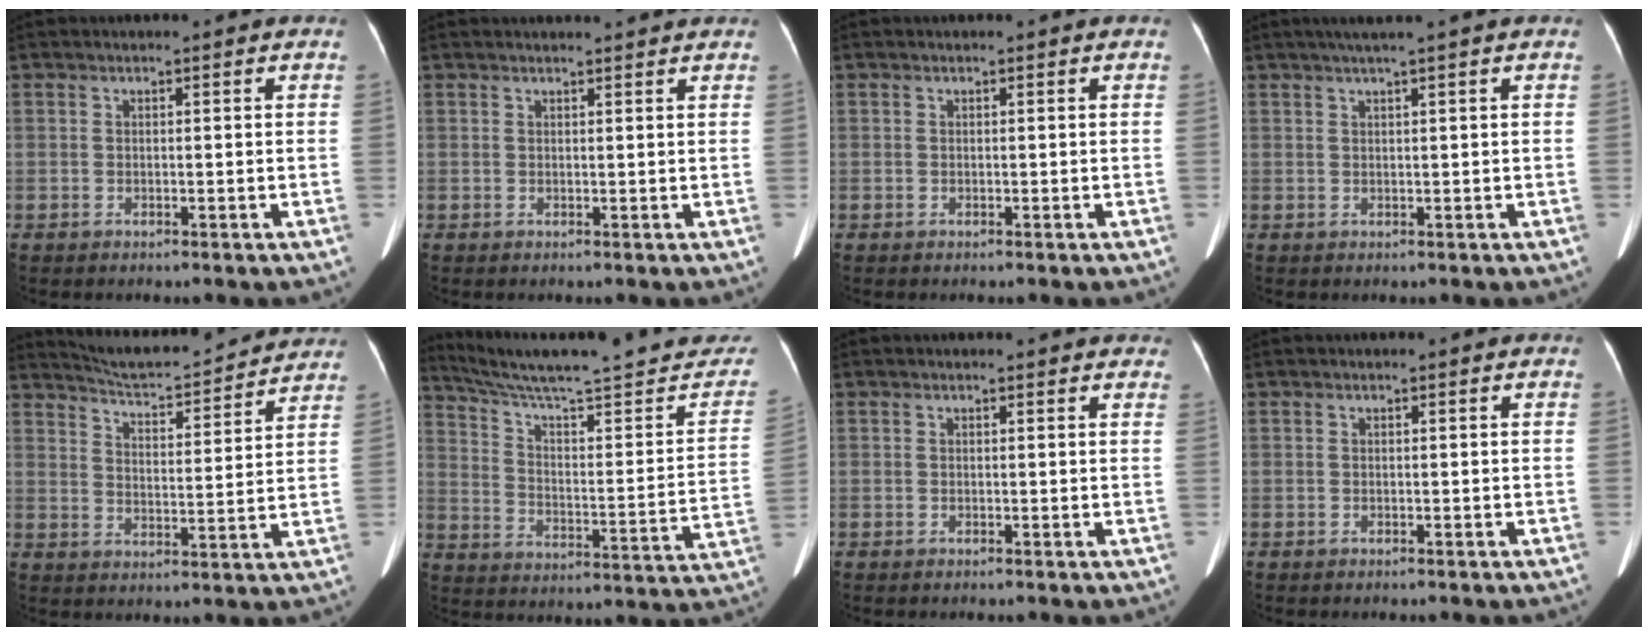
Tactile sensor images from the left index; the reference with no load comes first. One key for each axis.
{"total": 5.0, "fx": 4.8, "fy": 0.0, "fz": 1.4, "tx": -0.017, "ty": 0.020, "tz": 0.051}
{"total": 0.0}
{"total": 3.4, "fx": 2.4, "fy": -0.8, "fz": 2.2, "tx": -0.037, "ty": 0.011, "tz": 0.043}
{"total": 16.6, "fx": 15.8, "fy": 2.0, "fz": 4.6, "tx": -0.072, "ty": 0.000, "tz": 0.215}
{"total": 27.4, "fx": 24.6, "fy": 2.1, "fz": 11.9, "tx": -0.175, "ty": -0.063, "tz": 0.326}
{"total": 5.5, "fx": 5.1, "fy": 1.2, "fz": 1.9, "tx": -0.016, "ty": 0.015, "tz": 0.044}
{"total": 0.0}